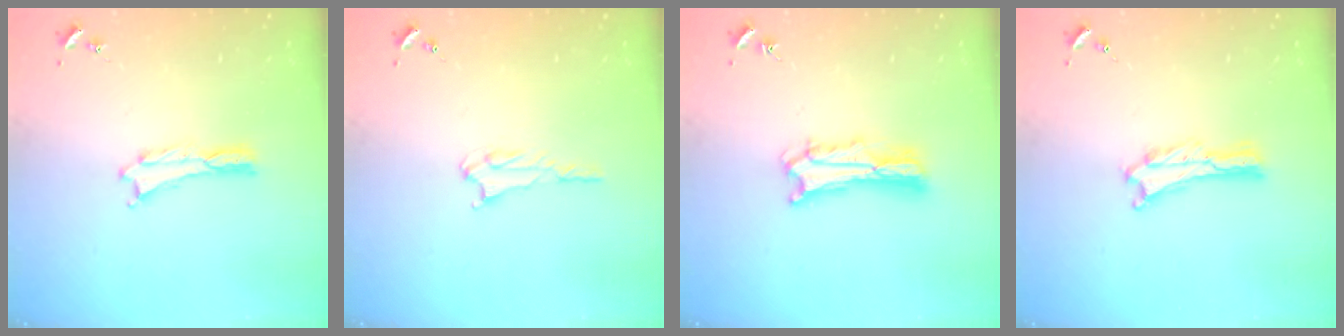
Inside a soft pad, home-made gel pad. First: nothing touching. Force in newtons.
{"total": 1.8, "press": 1.7, "slide": 0.3}
{"total": 4.6, "press": 4.6, "slide": 0.6}
{"total": 0.0}